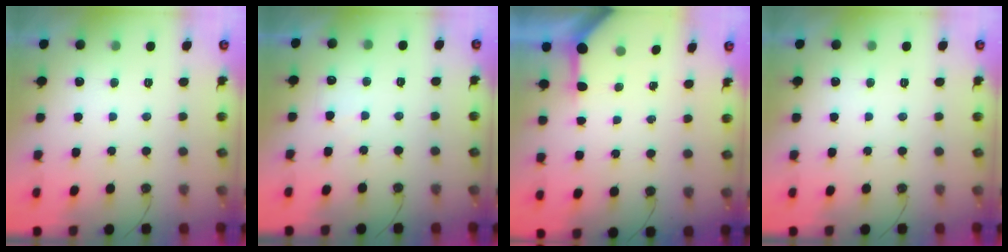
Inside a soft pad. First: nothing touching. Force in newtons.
{"total": 4.0, "press": 4.0, "slide": 0.8}
{"total": 3.3, "press": 3.3, "slide": 0.4}
{"total": 0.0}